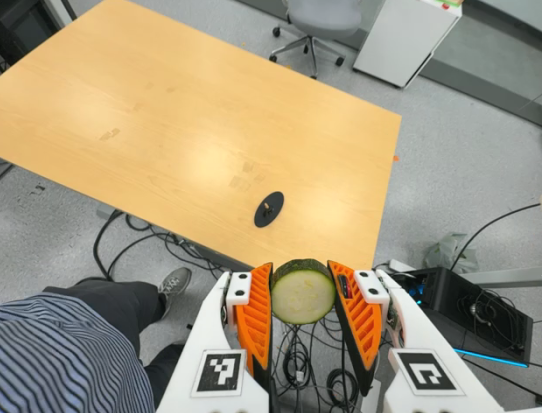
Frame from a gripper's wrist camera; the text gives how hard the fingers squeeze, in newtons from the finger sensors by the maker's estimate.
{"total": 14.1, "left": 14.0, "right": 14.1}